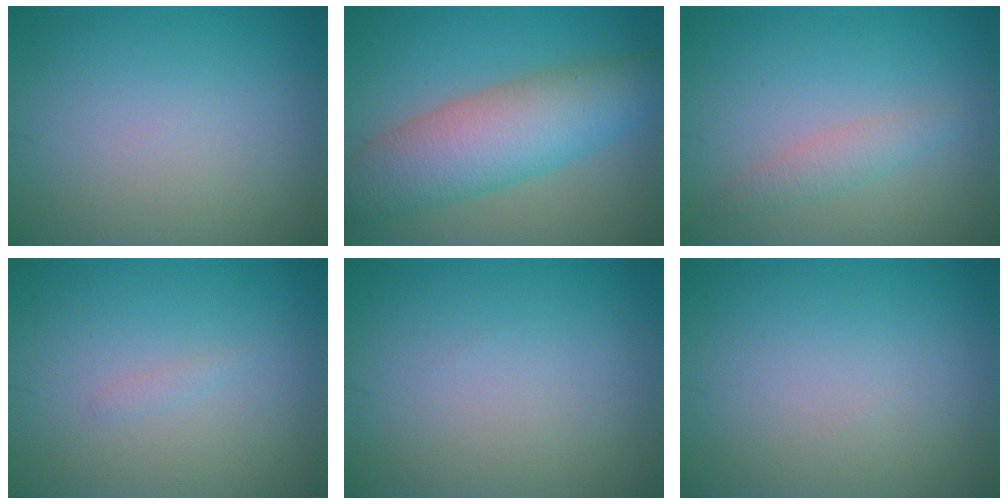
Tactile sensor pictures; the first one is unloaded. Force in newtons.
{"total": 8.7, "press": 8.6, "slide": 0.3}
{"total": 1.9, "press": 1.9, "slide": 0.1}
{"total": 0.5, "press": 0.5, "slide": 0.0}
{"total": 0.0}
{"total": 0.0}